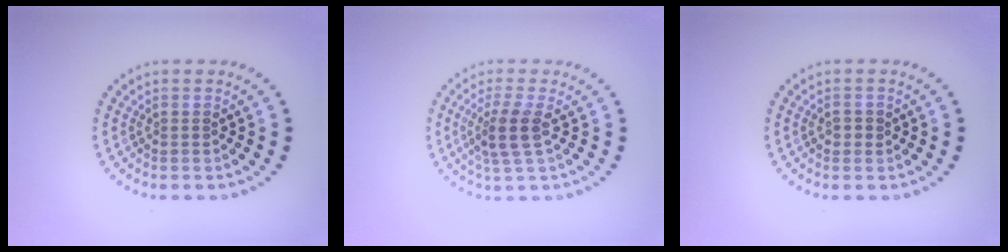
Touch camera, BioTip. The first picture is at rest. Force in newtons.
{"total": 3.0, "press": 2.5, "slide": 1.6}
{"total": 1.0, "press": 1.0, "slide": 0.1}